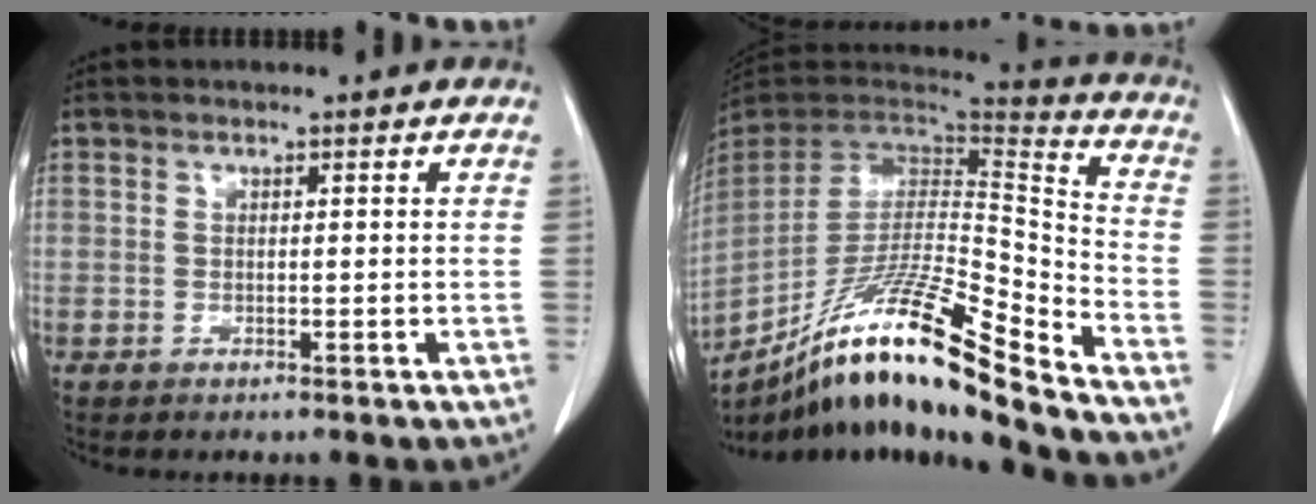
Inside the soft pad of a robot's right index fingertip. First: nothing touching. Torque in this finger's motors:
{"motor_torque": [1.11, -1.02, 0.31, 0.21]}